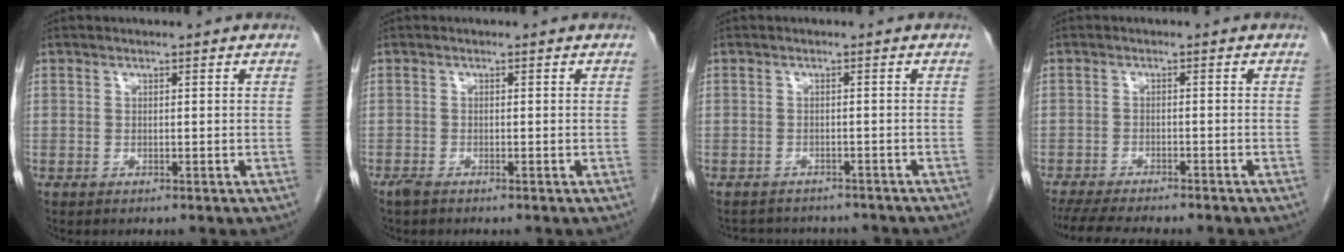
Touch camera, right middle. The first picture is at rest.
{"total": 1.1, "force": [-0.9, 0.2, 0.6], "torque": [-0.019, -0.004, -0.017]}
{"total": 8.1, "force": [-7.4, 2.8, 1.7], "torque": [-0.028, 0.008, -0.083]}
{"total": 10.8, "force": [-9.3, 1.6, 5.3], "torque": [-0.078, -0.011, -0.133]}